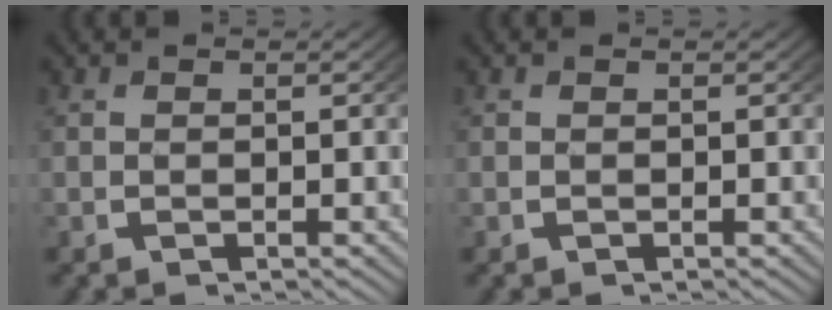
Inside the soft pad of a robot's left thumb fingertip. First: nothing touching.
{"total": 0.0}